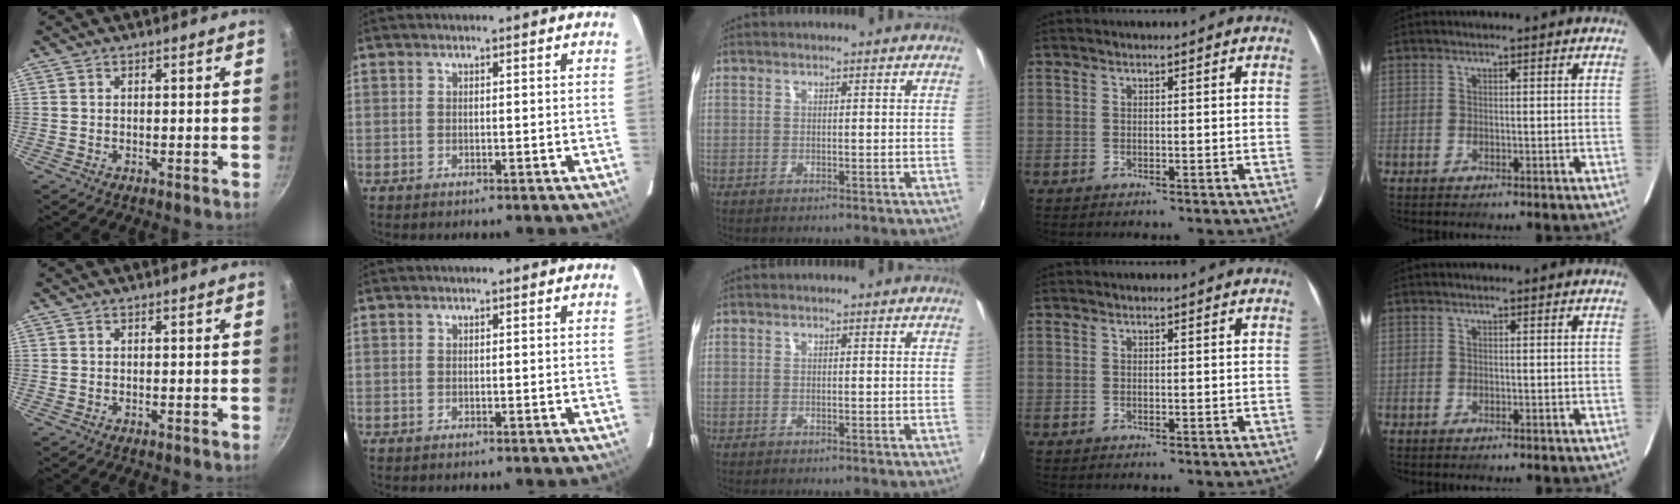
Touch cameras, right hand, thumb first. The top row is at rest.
{}